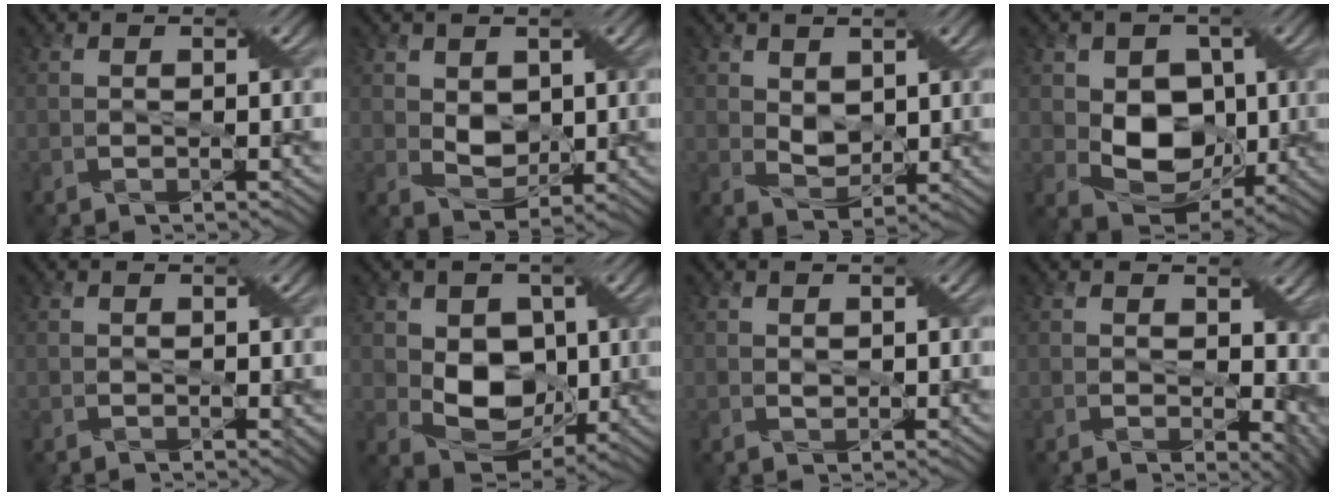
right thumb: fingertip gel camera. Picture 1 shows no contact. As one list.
[{"total": 3.9, "force": [1.2, 2.9, 2.3], "torque": [-0.056, -0.005, 0.022]}, {"total": 3.4, "force": [1.5, 2.4, 1.9], "torque": [-0.046, -0.006, 0.028]}, {"total": 8.7, "force": [0.2, 6.8, 5.5], "torque": [-0.105, -0.013, 0.001]}, {"total": 0.7, "force": [0.1, 0.6, 0.4], "torque": [-0.003, -0.003, 0.003]}, {"total": 7.9, "force": [0.6, 6.2, 4.9], "torque": [-0.103, -0.012, 0.007]}, {"total": 0.9, "force": [0.5, 0.7, 0.4], "torque": [-0.012, -0.001, 0.012]}, {"total": 7.1, "force": [1.3, 4.8, 5.1], "torque": [-0.057, -0.022, 0.027]}]